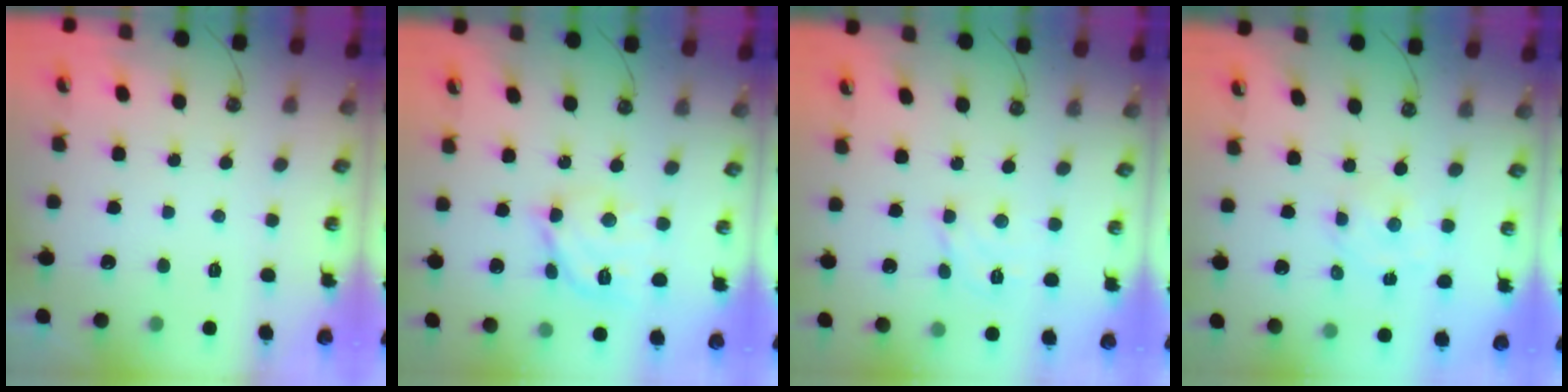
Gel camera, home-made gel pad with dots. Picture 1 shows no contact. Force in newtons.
{"total": 13.0, "press": 13.0, "slide": 1.1}
{"total": 5.2, "press": 5.1, "slide": 0.5}
{"total": 2.4, "press": 2.3, "slide": 0.7}